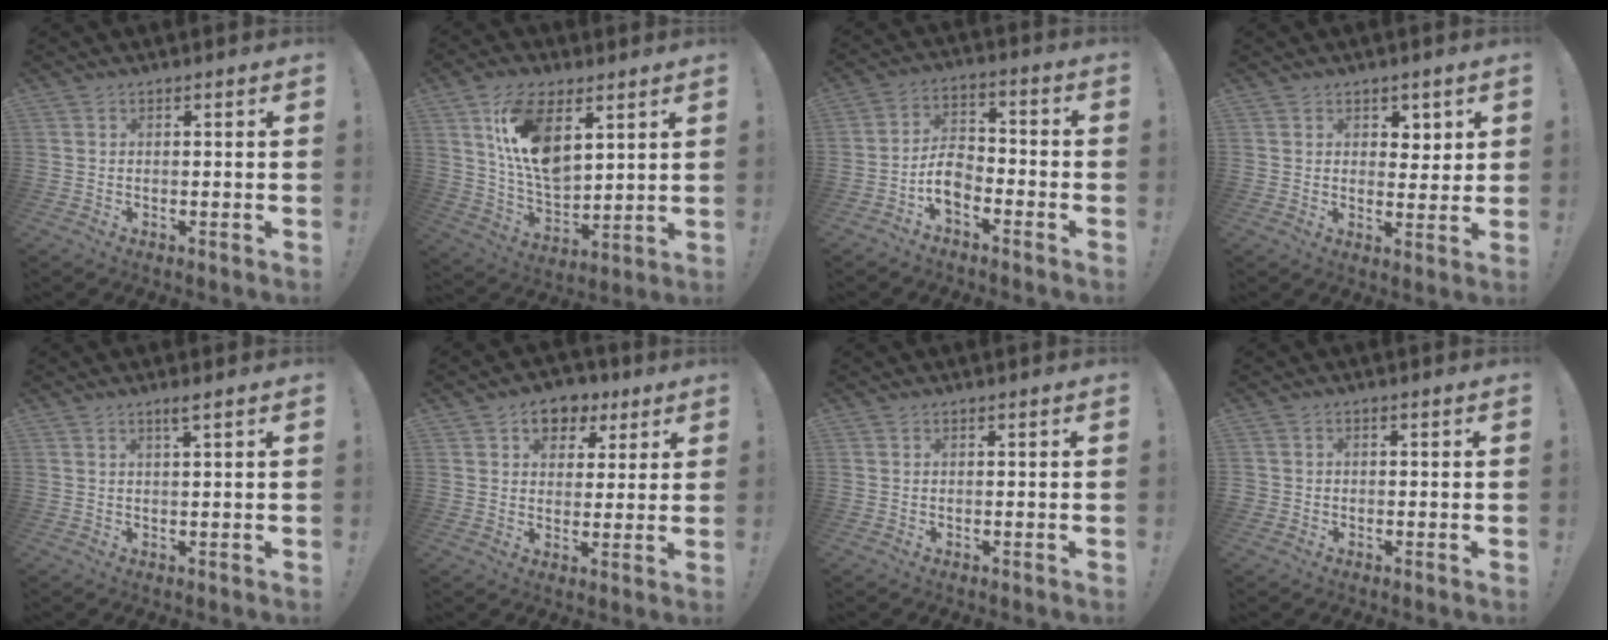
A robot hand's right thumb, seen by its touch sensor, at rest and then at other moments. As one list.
[{"total": 15.9, "force": [7.5, 8.7, 10.9], "torque": [-0.211, -0.032, 0.136]}, {"total": 8.0, "force": [-4.5, 4.6, 4.6], "torque": [-0.092, 0.024, -0.080]}, {"total": 4.5, "force": [2.9, 3.4, 0.8], "torque": [0.003, -0.021, 0.051]}, {"total": 2.2, "force": [1.2, -0.2, 1.8], "torque": [-0.037, 0.000, 0.019]}, {"total": 7.5, "force": [3.6, 5.9, 2.9], "torque": [-0.038, -0.013, 0.068]}, {"total": 0.0}, {"total": 1.3, "force": [-0.5, 1.2, 0.2], "torque": [-0.003, 0.006, -0.009]}]